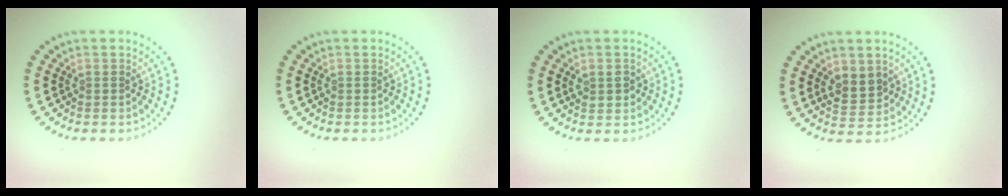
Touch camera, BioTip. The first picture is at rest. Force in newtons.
{"total": 0.0}
{"total": 1.5, "press": 1.4, "slide": 0.4}
{"total": 2.6, "press": 2.5, "slide": 0.8}